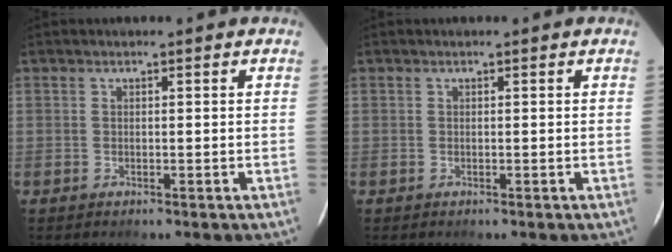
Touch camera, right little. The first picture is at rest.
{"total": 0.0}